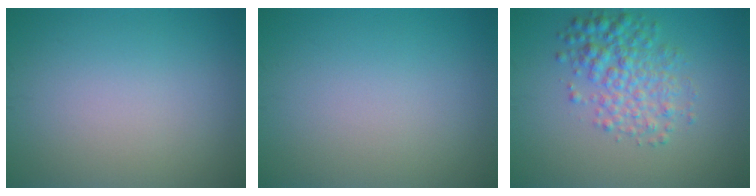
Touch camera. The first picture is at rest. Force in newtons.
{"total": 0.0}
{"total": 4.2, "press": 4.2, "slide": 0.1}